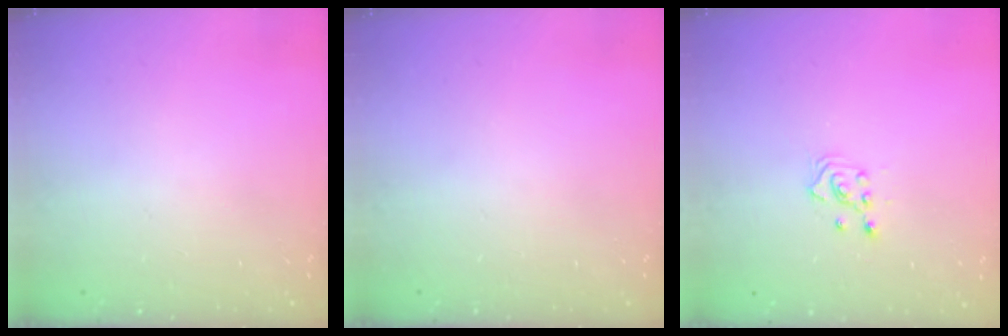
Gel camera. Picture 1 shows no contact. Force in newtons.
{"total": 0.0}
{"total": 2.6, "press": 2.4, "slide": 1.0}